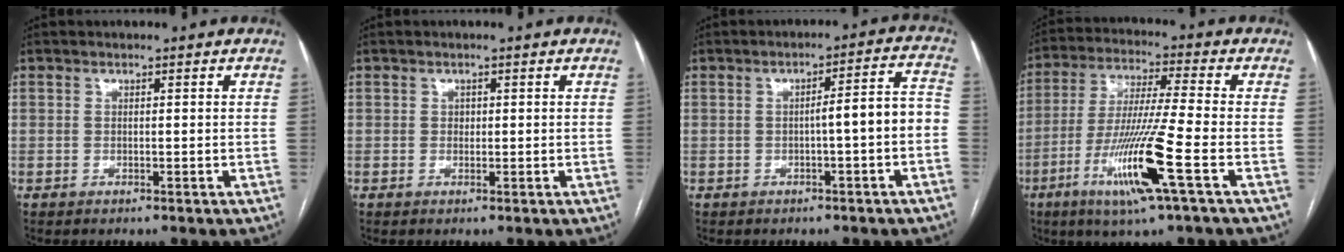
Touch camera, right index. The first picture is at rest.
{"total": 0.9, "force": [0.2, 0.8, 0.4], "torque": [-0.005, 0.001, 0.002]}
{"total": 5.9, "force": [-1.1, 0.4, 5.8], "torque": [-0.076, 0.028, -0.014]}
{"total": 13.8, "force": [-5.4, -1.0, 12.7], "torque": [-0.258, -0.023, -0.106]}